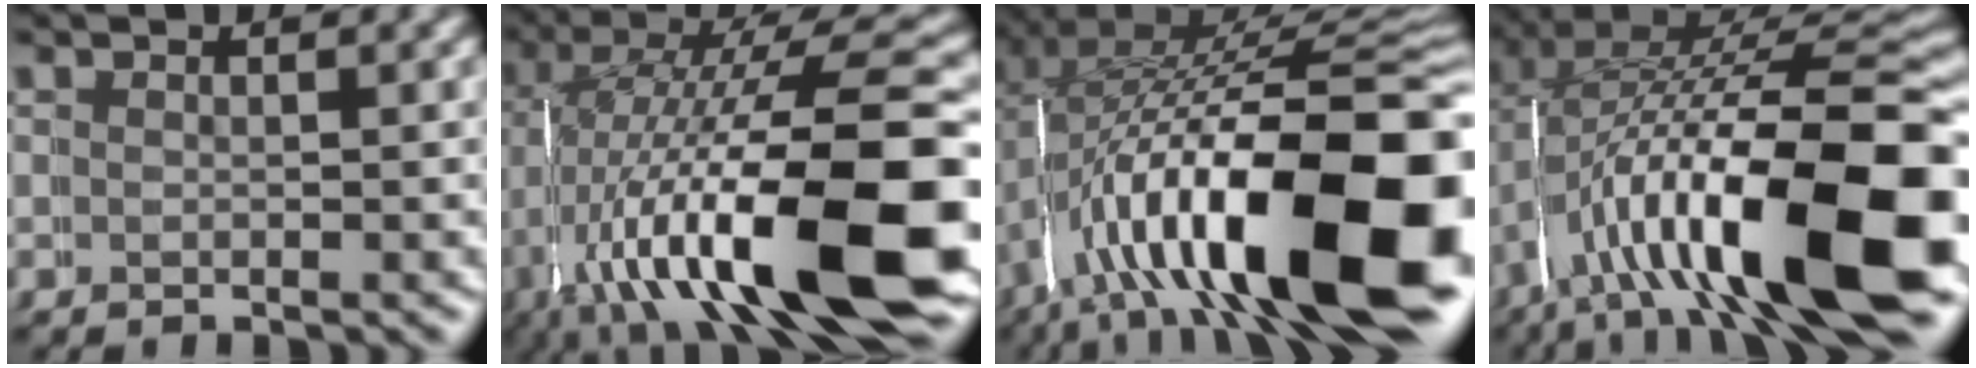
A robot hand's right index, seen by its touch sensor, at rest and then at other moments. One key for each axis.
{"total": 14.7, "fx": -2.3, "fy": 5.6, "fz": 13.4, "tx": -0.217, "ty": -0.012, "tz": -0.023}
{"total": 18.5, "fx": -5.1, "fy": 8.1, "fz": 15.8, "tx": -0.246, "ty": -0.031, "tz": -0.057}
{"total": 17.1, "fx": -4.7, "fy": 7.8, "fz": 14.5, "tx": -0.231, "ty": -0.039, "tz": -0.052}